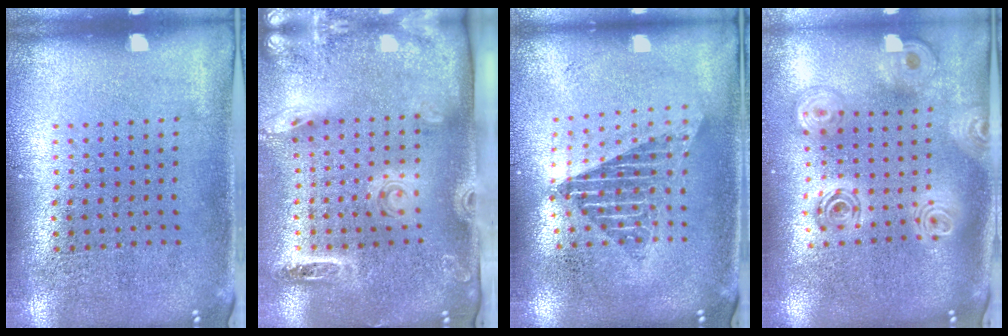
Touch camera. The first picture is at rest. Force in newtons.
{"total": 2.6, "press": 1.9, "slide": 1.8}
{"total": 1.7, "press": 1.4, "slide": 1.0}
{"total": 2.3, "press": 1.8, "slide": 1.4}